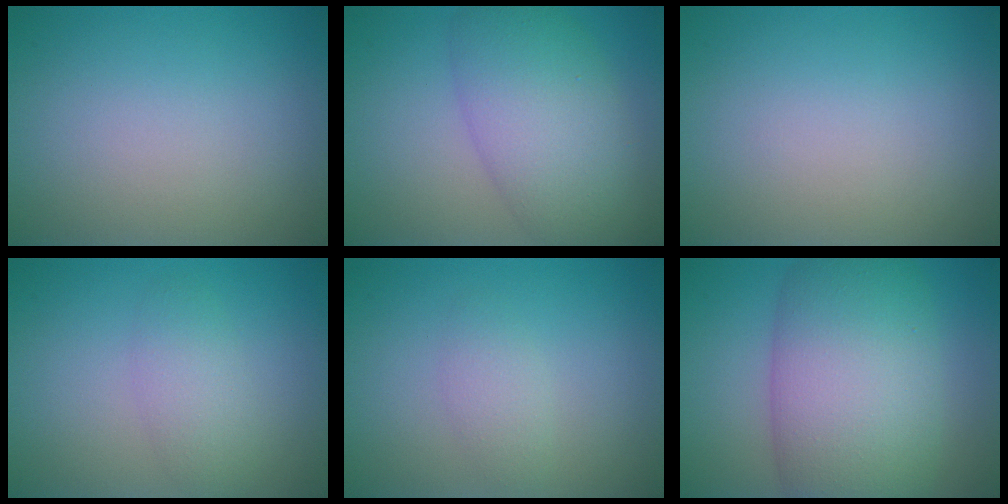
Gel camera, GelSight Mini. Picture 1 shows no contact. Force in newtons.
{"total": 7.4, "press": 7.4, "slide": 0.3}
{"total": 0.0}
{"total": 2.4, "press": 2.4, "slide": 0.1}
{"total": 1.6, "press": 1.6, "slide": 0.1}
{"total": 11.6, "press": 11.6, "slide": 0.4}